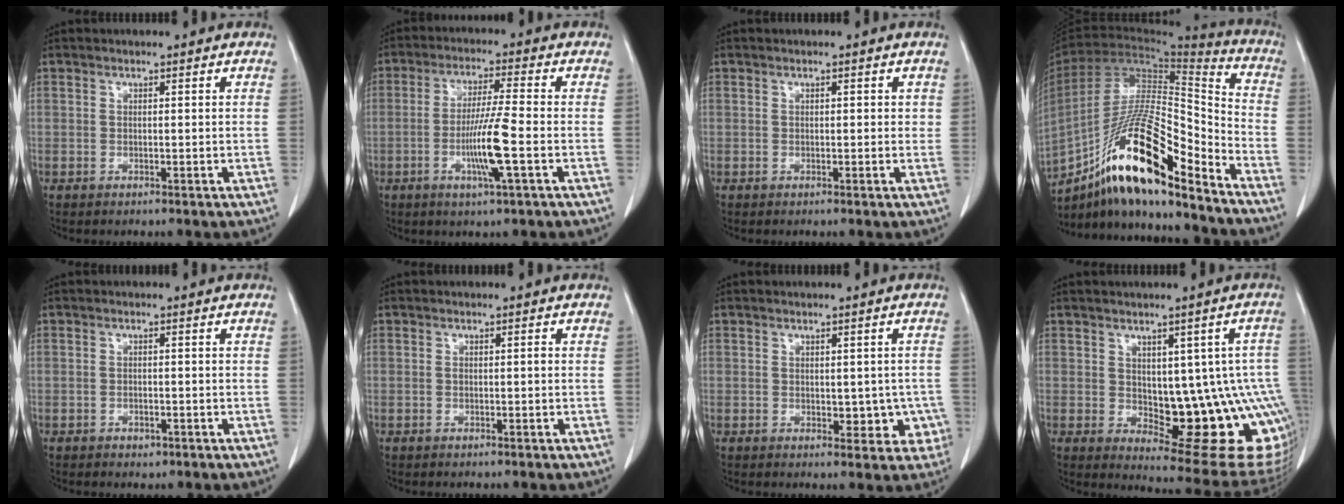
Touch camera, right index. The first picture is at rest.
{"total": 8.4, "force": [-2.4, -0.5, 8.0], "torque": [-0.152, -0.010, -0.046]}
{"total": 1.3, "force": [0.4, 0.6, 1.0], "torque": [-0.011, 0.001, 0.003]}
{"total": 22.0, "force": [-14.2, 3.7, 16.4], "torque": [-0.297, -0.005, -0.249]}
{"total": 1.4, "force": [-0.8, 0.9, 0.6], "torque": [-0.009, 0.002, -0.006]}
{"total": 0.7, "force": [0.0, 0.2, 0.7], "torque": [-0.012, 0.001, 0.001]}
{"total": 4.9, "force": [-0.6, 3.3, 3.6], "torque": [-0.020, 0.009, 0.001]}
{"total": 17.2, "force": [-1.9, 6.4, 15.8], "torque": [-0.132, 0.015, 0.002]}